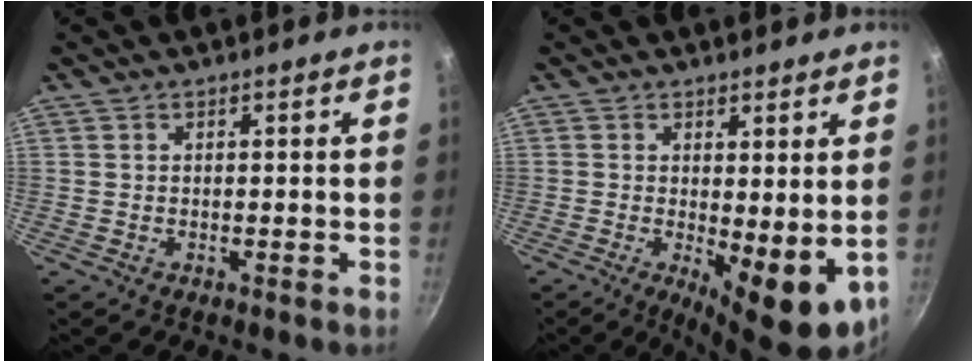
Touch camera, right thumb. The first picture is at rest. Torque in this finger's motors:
{"motor_torque": [-0.40, 0.79, 0.20, 0.12, 0.31]}